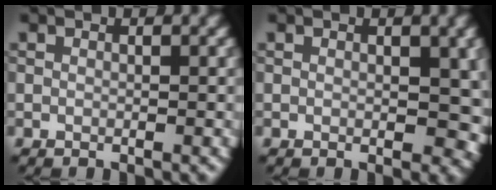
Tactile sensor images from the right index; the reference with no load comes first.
{"total": 3.2, "force": [0.3, 1.9, 2.6], "torque": [-0.024, -0.002, 0.004]}